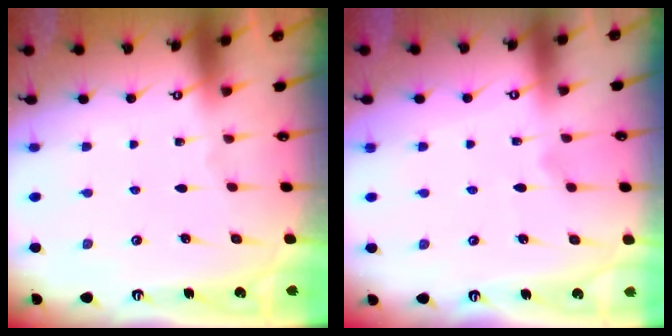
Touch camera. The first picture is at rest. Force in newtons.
{"total": 6.5, "press": 6.5, "slide": 0.2}